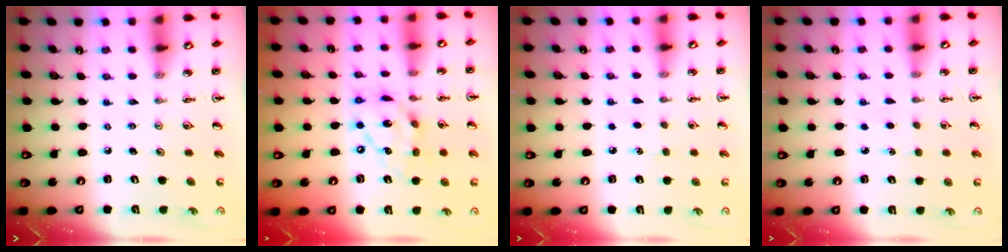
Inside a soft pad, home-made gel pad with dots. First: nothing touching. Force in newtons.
{"total": 14.1, "press": 14.0, "slide": 1.2}
{"total": 4.5, "press": 4.5, "slide": 0.5}
{"total": 2.4, "press": 2.4, "slide": 0.3}